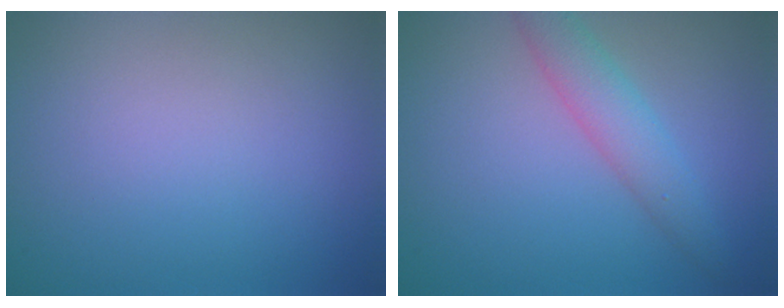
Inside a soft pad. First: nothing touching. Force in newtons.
{"total": 3.4, "press": 3.4, "slide": 0.1}